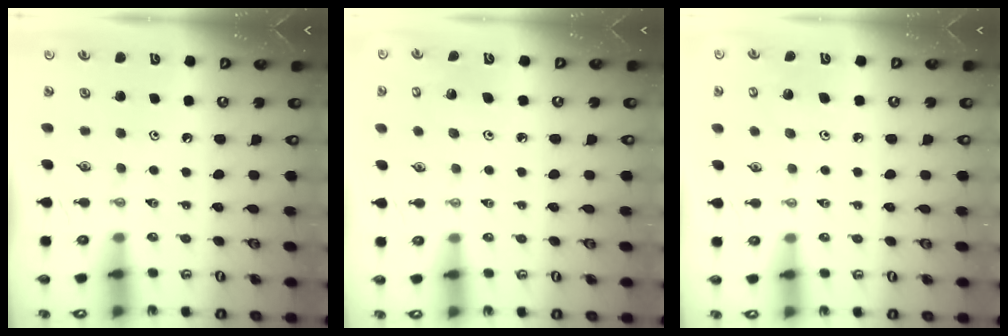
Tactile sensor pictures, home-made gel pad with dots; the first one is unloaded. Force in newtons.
{"total": 4.1, "press": 4.0, "slide": 0.5}
{"total": 6.0, "press": 6.0, "slide": 0.5}